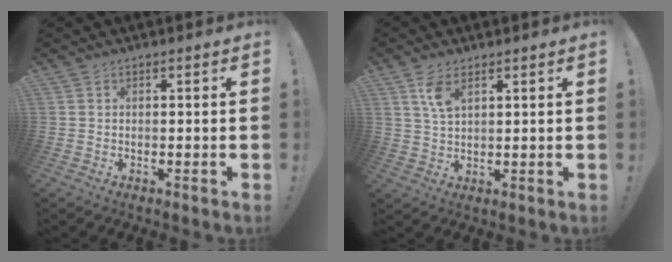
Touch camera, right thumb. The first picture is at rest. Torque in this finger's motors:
{"motor_torque": [0.00, 0.05, 0.29, -0.02, 0.00]}